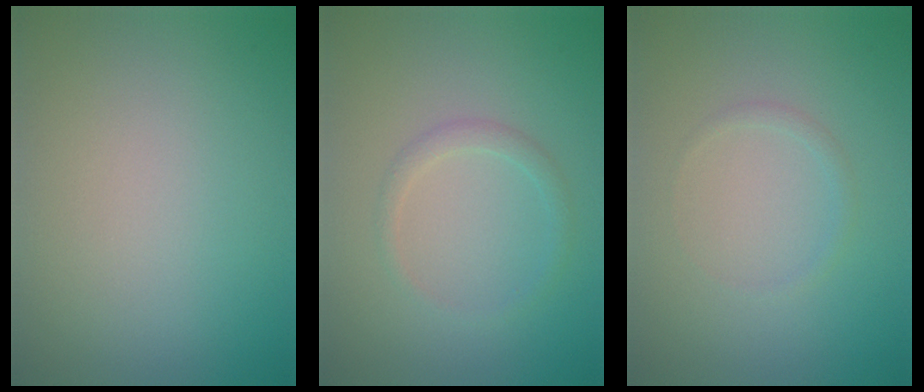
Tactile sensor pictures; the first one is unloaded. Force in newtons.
{"total": 1.4, "press": 1.4, "slide": 0.0}
{"total": 0.7, "press": 0.7, "slide": 0.0}